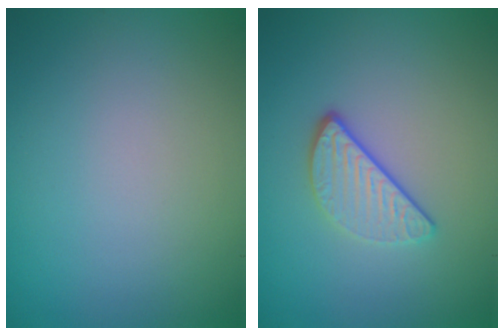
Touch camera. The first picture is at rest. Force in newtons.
{"total": 3.0, "press": 2.4, "slide": 1.9}